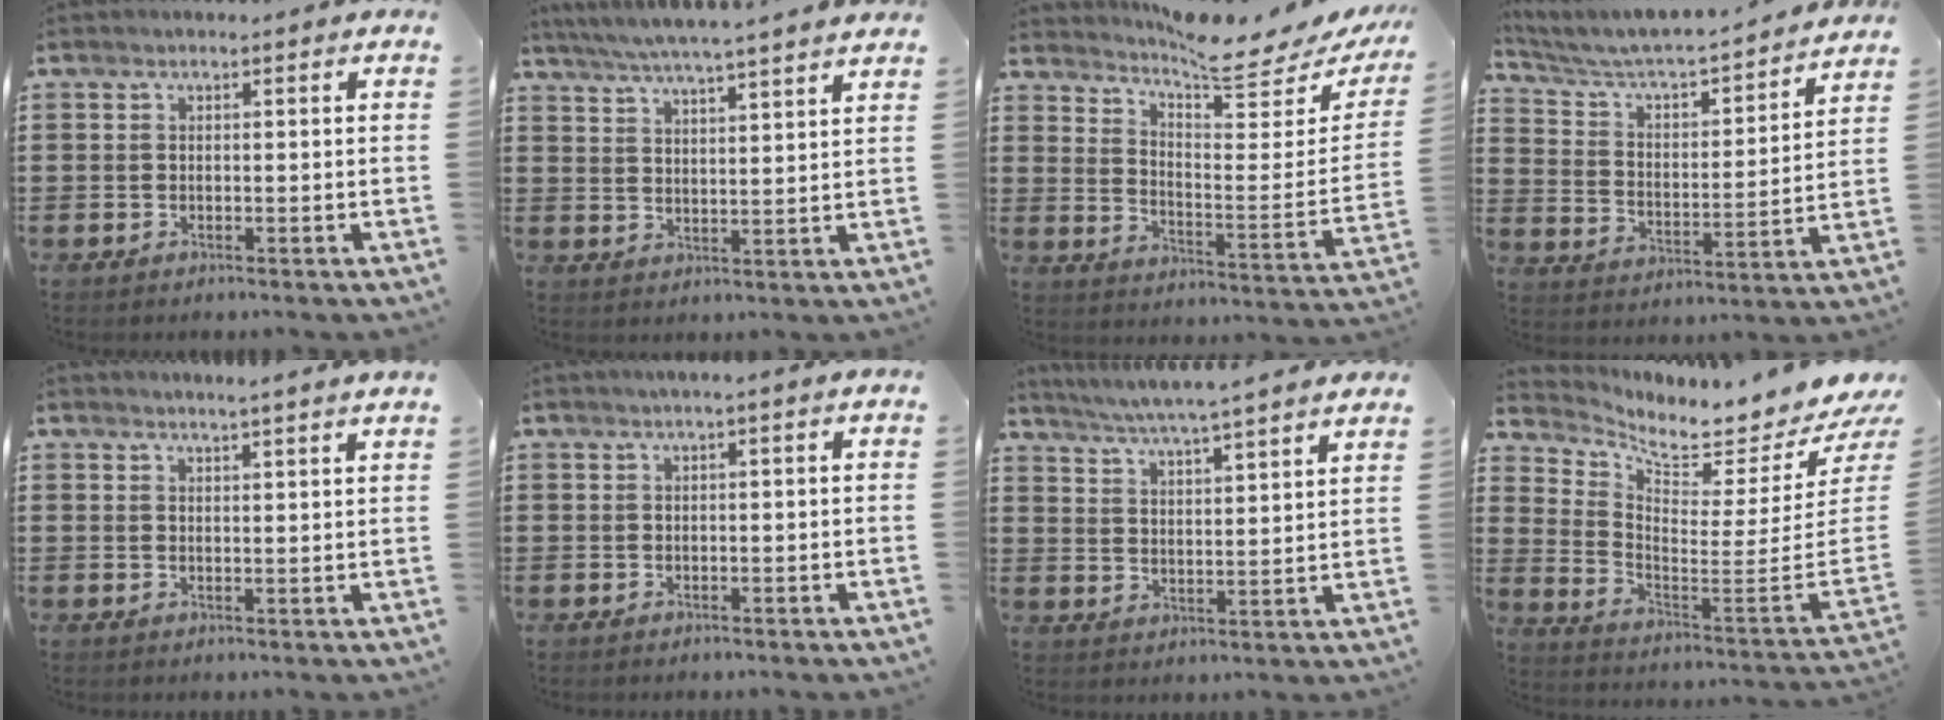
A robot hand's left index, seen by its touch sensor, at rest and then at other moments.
{"total": 4.9, "force": [4.7, -0.5, 1.4], "torque": [-0.045, -0.028, 0.081]}
{"total": 7.2, "force": [6.4, 0.6, 3.2], "torque": [-0.069, -0.054, 0.104]}
{"total": 4.1, "force": [3.7, 0.7, 1.5], "torque": [-0.051, -0.036, 0.050]}
{"total": 2.2, "force": [2.1, -0.6, 0.3], "torque": [-0.010, -0.004, 0.041]}
{"total": 0.7, "force": [0.2, 0.0, 0.7], "torque": [-0.009, -0.003, 0.003]}
{"total": 4.8, "force": [4.5, -1.0, 1.5], "torque": [-0.047, -0.033, 0.074]}
{"total": 5.2, "force": [4.7, 0.4, 2.1], "torque": [-0.059, -0.068, 0.070]}